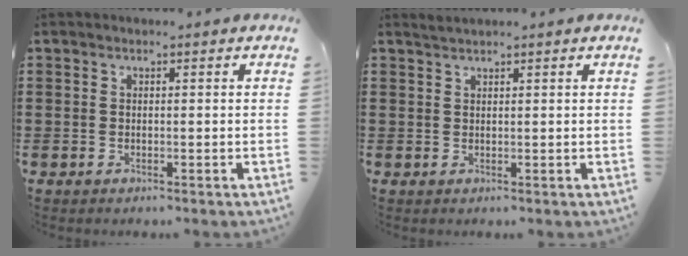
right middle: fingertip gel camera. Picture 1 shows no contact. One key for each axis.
{"total": 1.0, "fx": 1.0, "fy": -0.1, "fz": 0.2, "tx": -0.006, "ty": -0.001, "tz": 0.019}